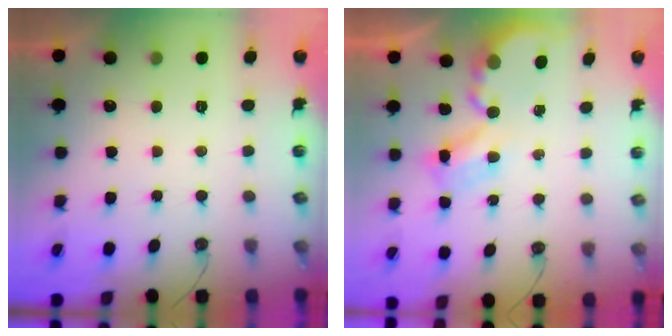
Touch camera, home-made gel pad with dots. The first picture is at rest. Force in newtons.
{"total": 4.6, "press": 4.5, "slide": 0.6}